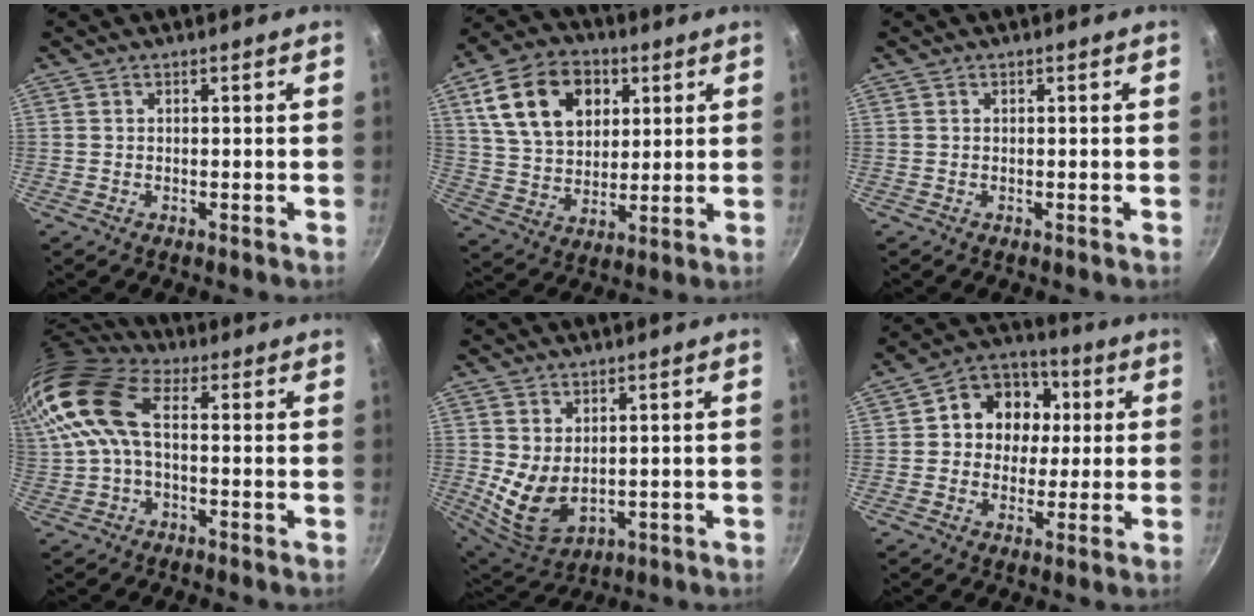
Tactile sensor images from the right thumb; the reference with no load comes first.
{"total": 17.0, "force": [6.1, 11.8, 10.5], "torque": [-0.165, -0.006, 0.108]}
{"total": 0.0}
{"total": 14.1, "force": [2.3, 7.9, 11.5], "torque": [-0.232, 0.022, 0.034]}
{"total": 8.7, "force": [1.0, 5.6, 6.5], "torque": [-0.111, -0.029, 0.038]}
{"total": 11.9, "force": [1.8, 10.3, 5.8], "torque": [-0.049, 0.013, 0.011]}